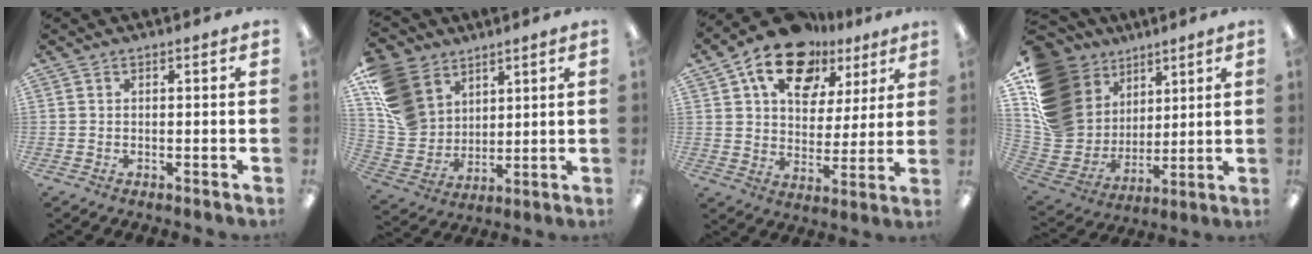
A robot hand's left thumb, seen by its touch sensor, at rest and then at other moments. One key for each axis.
{"total": 14.4, "fx": 7.4, "fy": 11.0, "fz": 5.5, "tx": -0.139, "ty": -0.030, "tz": 0.151}
{"total": 17.2, "fx": 11.1, "fy": 10.3, "fz": 8.2, "tx": -0.139, "ty": -0.059, "tz": 0.198}
{"total": 19.0, "fx": 7.6, "fy": 15.6, "fz": 7.8, "tx": -0.156, "ty": -0.043, "tz": 0.171}